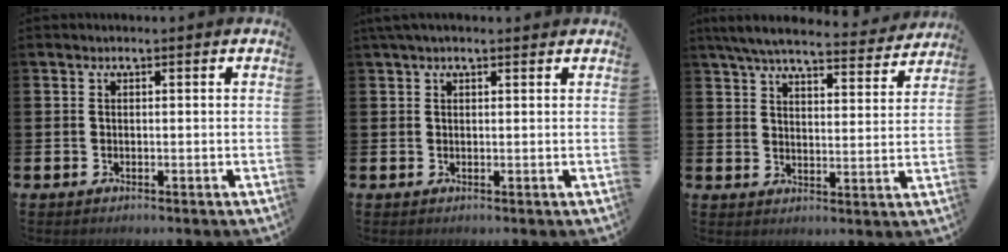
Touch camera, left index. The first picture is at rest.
{"total": 1.3, "force": [1.0, 0.3, 0.8], "torque": [-0.017, 0.004, 0.018]}
{"total": 6.8, "force": [6.3, 1.0, 2.3], "torque": [-0.060, -0.039, 0.108]}